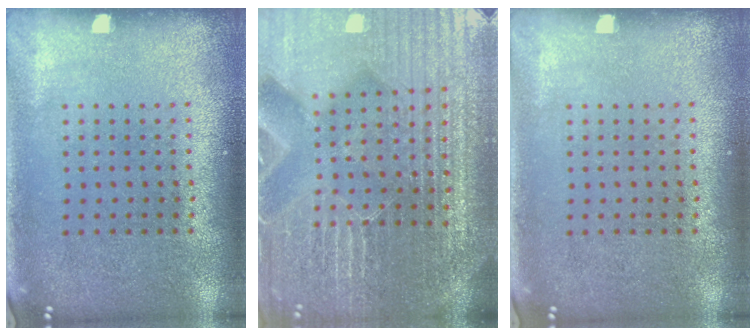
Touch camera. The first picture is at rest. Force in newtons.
{"total": 5.7, "press": 5.2, "slide": 2.3}
{"total": 0.0}